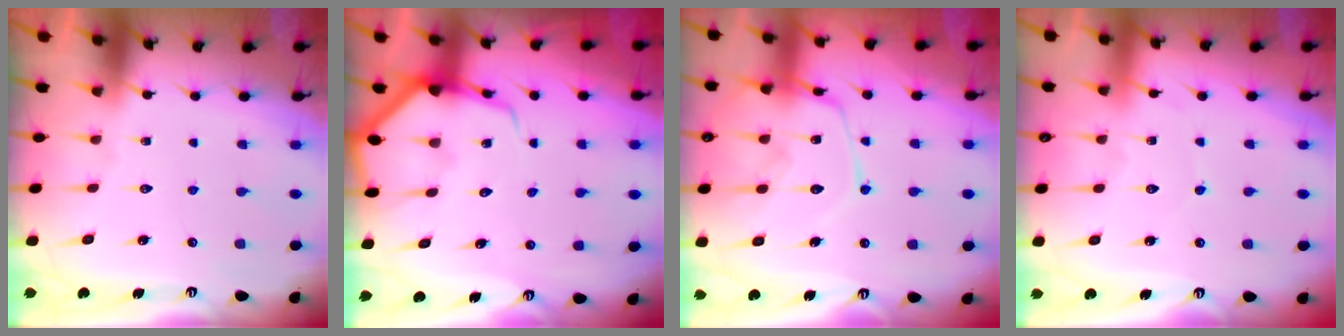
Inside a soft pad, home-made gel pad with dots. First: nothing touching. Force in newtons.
{"total": 6.3, "press": 6.3, "slide": 0.7}
{"total": 14.9, "press": 14.8, "slide": 1.3}
{"total": 2.5, "press": 2.5, "slide": 0.3}